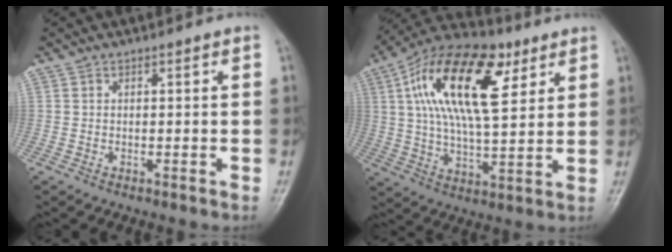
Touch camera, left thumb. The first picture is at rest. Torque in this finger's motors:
{"motor_torque": [0.44, 0.88, 2.02, -0.77, 0.62]}